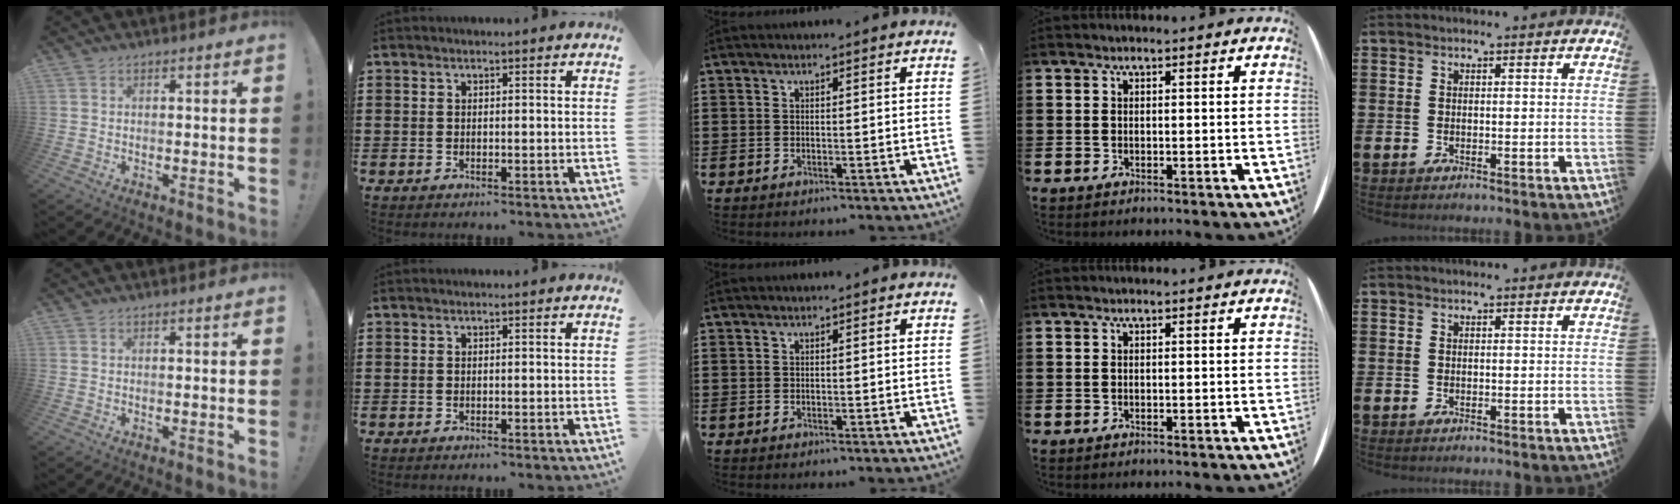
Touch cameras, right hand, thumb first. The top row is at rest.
{}